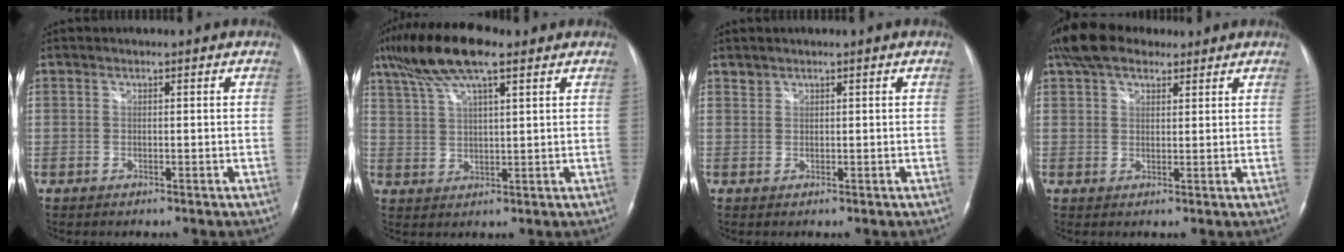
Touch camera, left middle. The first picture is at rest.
{"total": 11.2, "force": [7.5, 2.4, 8.0], "torque": [-0.161, 0.022, 0.135]}
{"total": 0.9, "force": [0.8, 0.2, -0.1], "torque": [0.002, 0.003, 0.015]}
{"total": 8.4, "force": [6.4, 3.8, 3.9], "torque": [-0.078, 0.034, 0.117]}